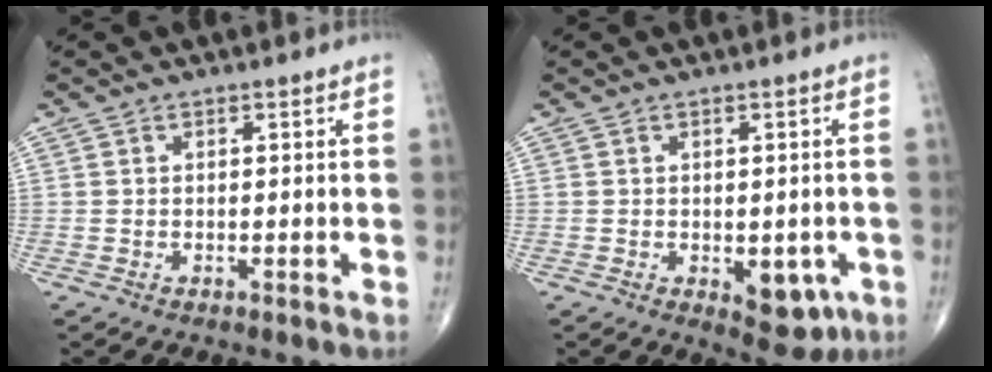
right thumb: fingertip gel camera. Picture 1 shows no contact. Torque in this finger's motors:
{"motor_torque": [2.49, 2.52, 0.49, -0.39, 0.18]}